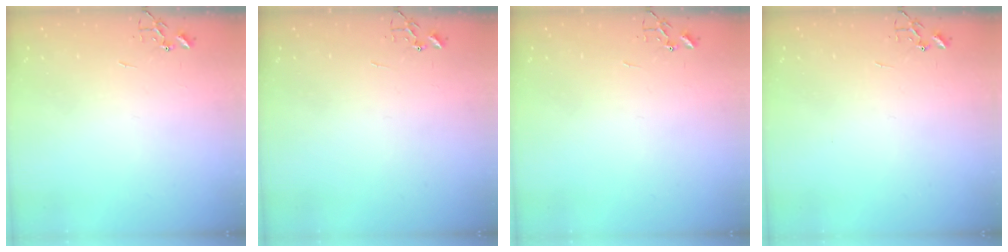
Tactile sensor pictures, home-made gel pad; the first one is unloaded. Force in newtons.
{"total": 0.0}
{"total": 0.0}
{"total": 0.0}